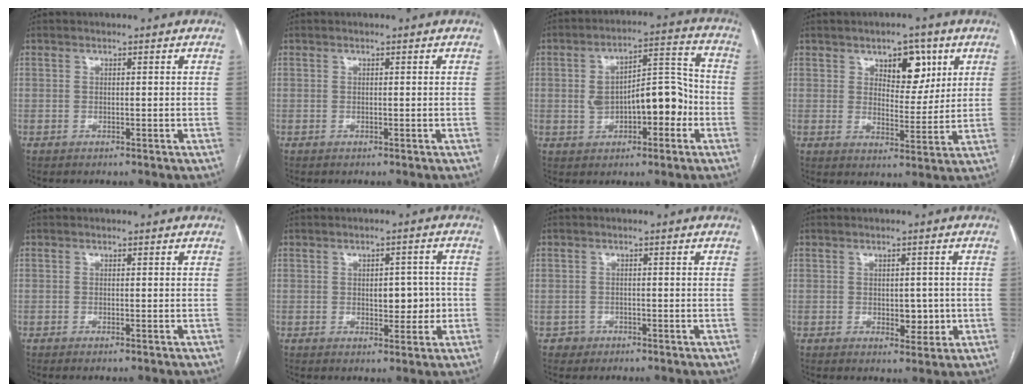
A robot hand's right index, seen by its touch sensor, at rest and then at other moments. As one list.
[{"total": 0.0}, {"total": 11.3, "force": [-1.9, 4.8, 10.1], "torque": [-0.163, 0.039, -0.019]}, {"total": 7.4, "force": [3.7, 3.8, 5.3], "torque": [-0.071, 0.005, 0.059]}, {"total": 0.7, "force": [-0.5, -0.1, 0.5], "torque": [-0.012, -0.003, -0.007]}, {"total": 4.8, "force": [-0.3, 2.6, 4.0], "torque": [-0.046, 0.011, 0.002]}, {"total": 2.0, "force": [-1.0, 1.7, -0.3], "torque": [0.008, 0.011, -0.018]}, {"total": 3.8, "force": [-0.4, 2.3, 3.0], "torque": [-0.031, 0.000, 0.001]}]